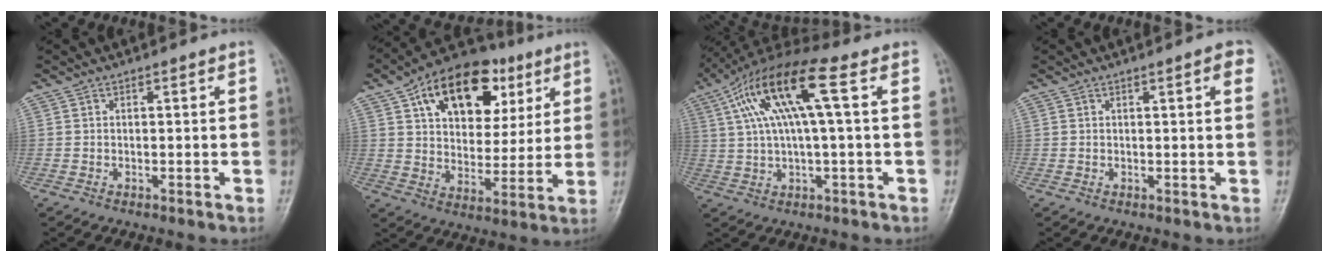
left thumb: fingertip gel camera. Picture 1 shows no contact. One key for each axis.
{"total": 20.3, "fx": 9.1, "fy": 12.4, "fz": 13.2, "tx": -0.161, "ty": -0.006, "tz": 0.142}
{"total": 14.6, "fx": 4.2, "fy": 3.4, "fz": 13.6, "tx": -0.276, "ty": 0.035, "tz": 0.073}
{"total": 2.3, "fx": 1.1, "fy": 0.4, "fz": 2.0, "tx": -0.022, "ty": -0.001, "tz": 0.010}